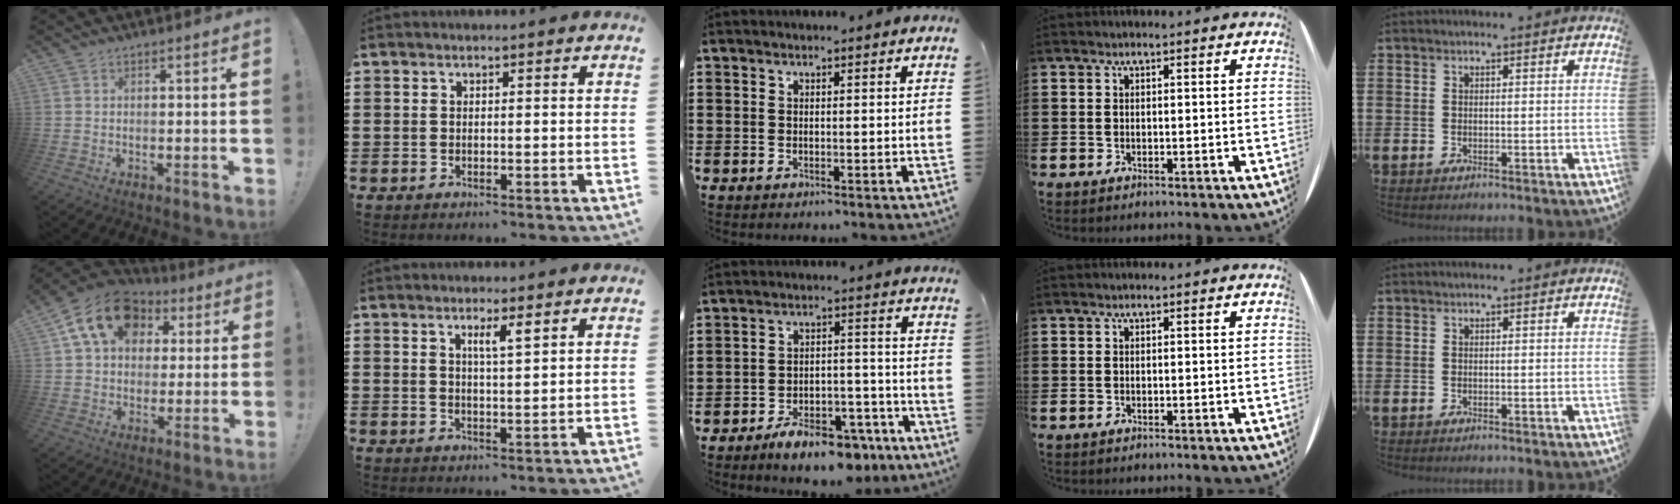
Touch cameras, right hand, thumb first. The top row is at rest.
{"thumb": {"total": 16.8, "force": [6.5, 12.2, 9.6], "torque": [-0.146, -0.011, 0.121]}, "index": {"total": 2.7, "force": [1.4, 0.4, 2.3], "torque": [-0.040, -0.001, 0.021]}, "middle": {"total": 8.0, "force": [-6.5, 2.4, 4.0], "torque": [-0.057, 0.023, -0.116]}}